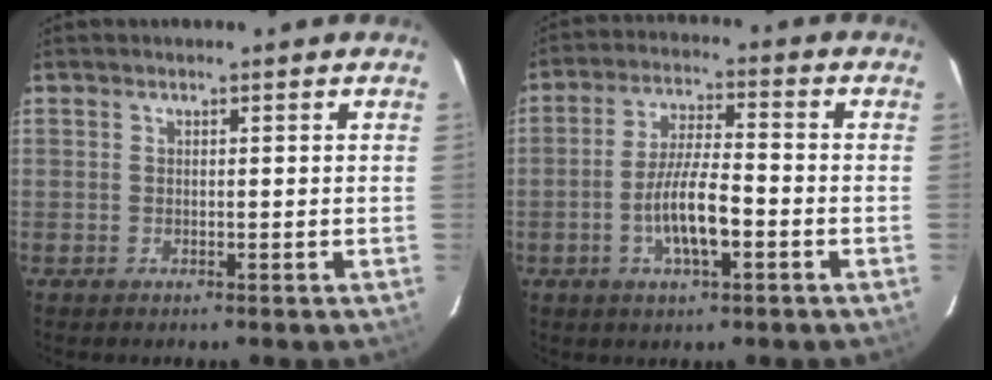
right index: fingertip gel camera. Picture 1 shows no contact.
{"total": 8.7, "force": [-3.0, 2.0, 7.9], "torque": [-0.156, 0.001, -0.054]}